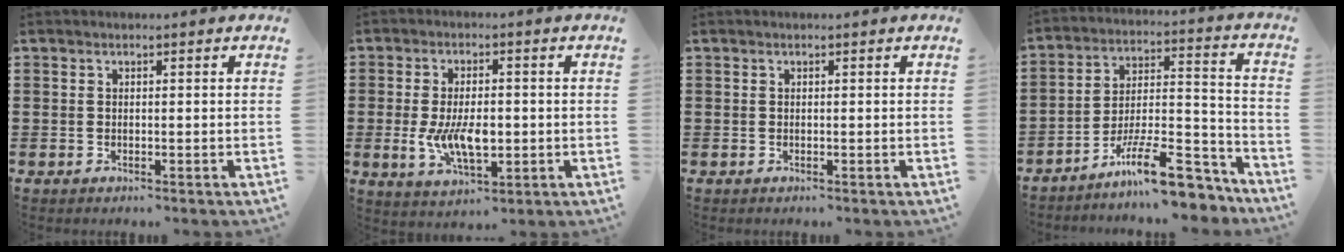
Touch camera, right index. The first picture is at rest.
{"total": 7.8, "force": [-1.0, 3.9, 6.6], "torque": [-0.129, -0.003, -0.020]}
{"total": 0.0}
{"total": 14.4, "force": [-11.0, 3.4, 8.7], "torque": [-0.125, 0.047, -0.193]}